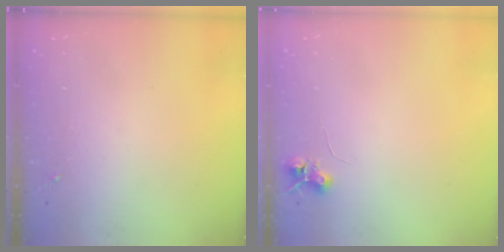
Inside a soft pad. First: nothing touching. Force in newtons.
{"total": 6.5, "press": 6.4, "slide": 0.9}